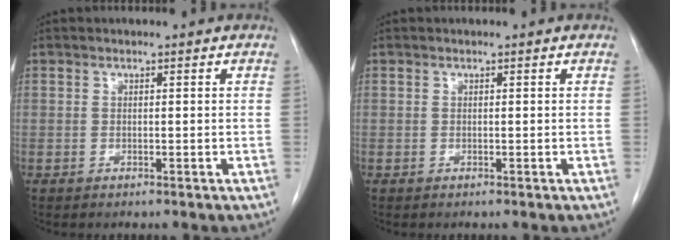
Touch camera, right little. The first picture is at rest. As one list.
[{"total": 0.0}]